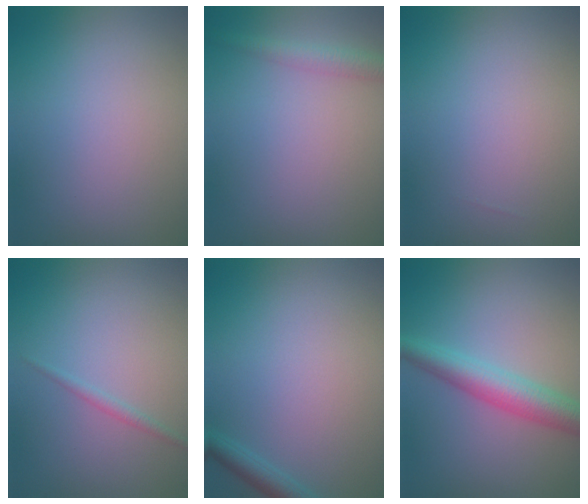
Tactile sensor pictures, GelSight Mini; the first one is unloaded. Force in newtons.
{"total": 2.0, "press": 2.0, "slide": 0.1}
{"total": 0.0}
{"total": 0.9, "press": 0.9, "slide": 0.0}
{"total": 1.8, "press": 1.8, "slide": 0.1}
{"total": 4.6, "press": 4.6, "slide": 0.0}